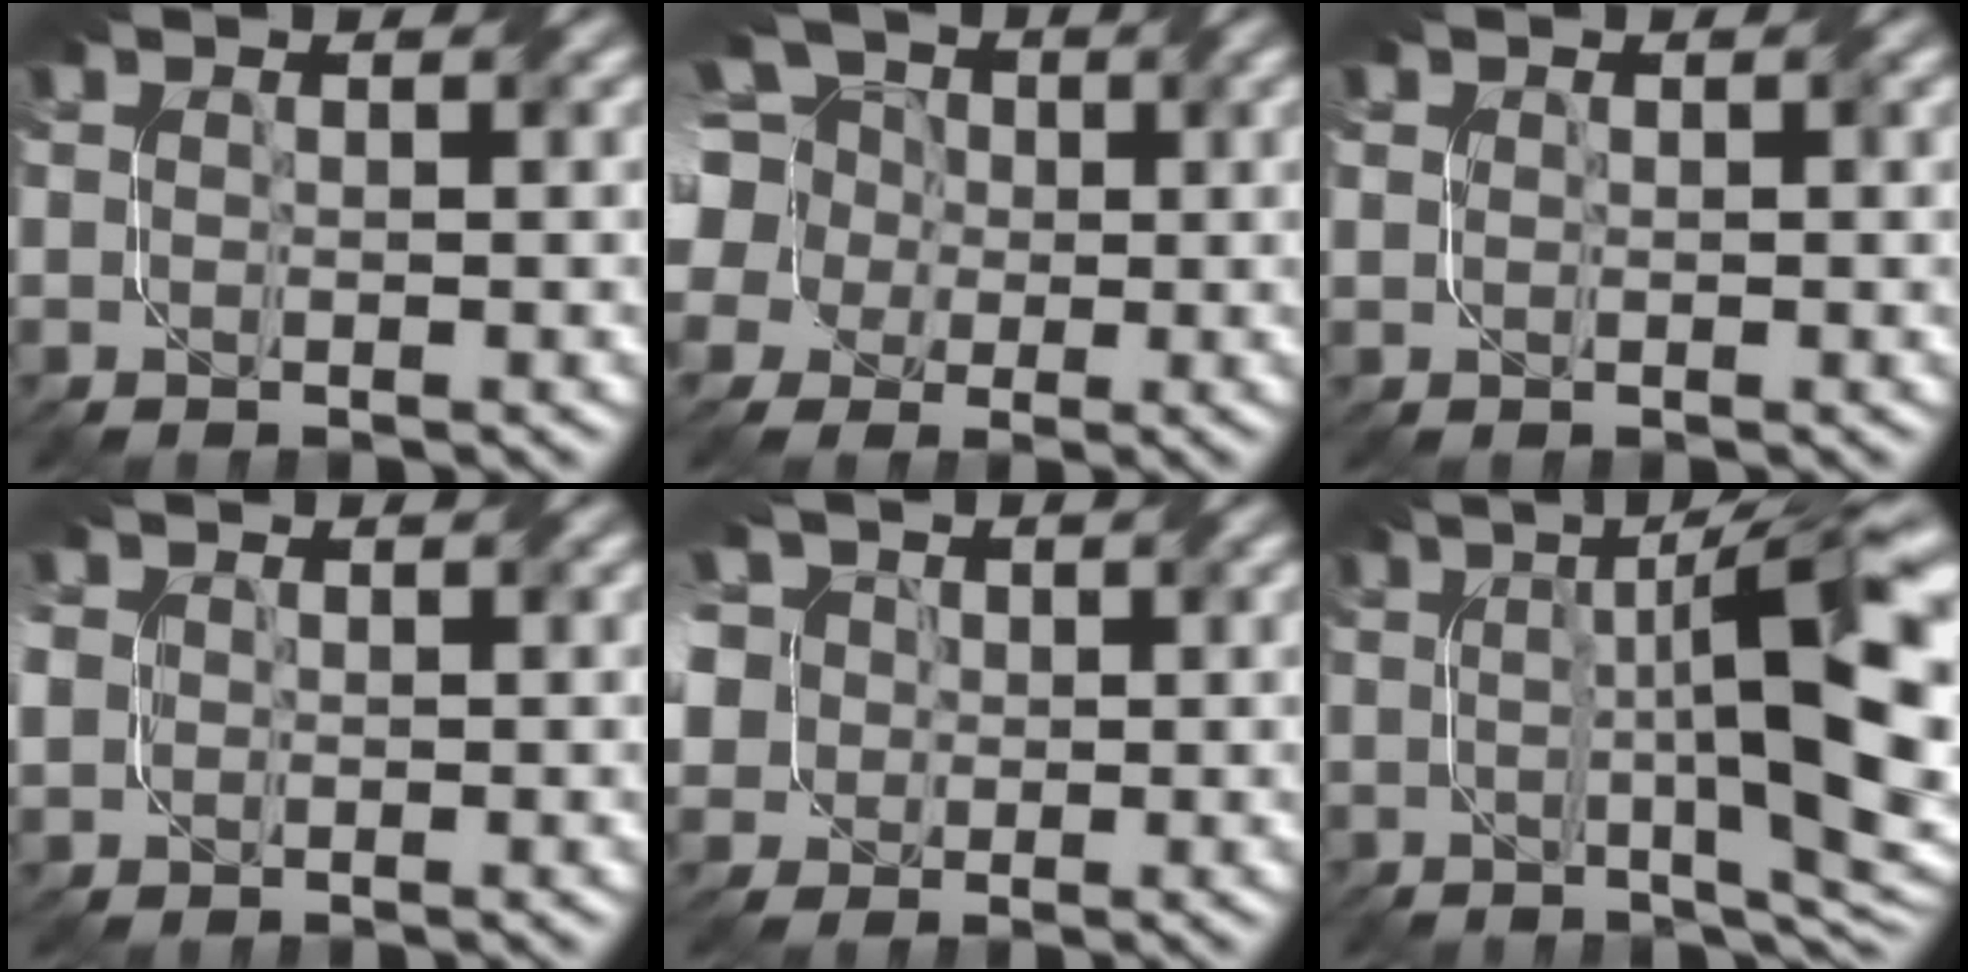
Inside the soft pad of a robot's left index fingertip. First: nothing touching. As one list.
[{"total": 12.1, "force": [2.4, 10.5, 5.5], "torque": [-0.159, 0.030, 0.006]}, {"total": 1.0, "force": [0.6, 0.7, -0.3], "torque": [0.008, 0.003, 0.011]}, {"total": 4.1, "force": [0.6, 3.7, 1.6], "torque": [-0.055, 0.018, 0.003]}, {"total": 9.9, "force": [2.5, 8.4, 4.5], "torque": [-0.098, 0.037, -0.002]}, {"total": 13.0, "force": [1.2, 3.0, 12.6], "torque": [-0.157, 0.011, 0.024]}]